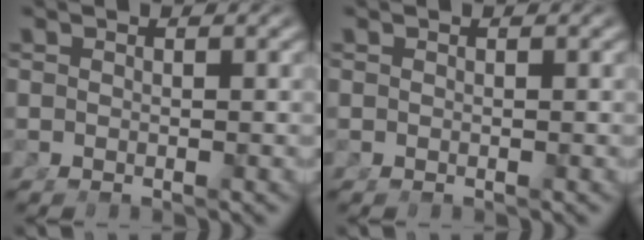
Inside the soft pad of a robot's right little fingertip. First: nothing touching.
{"total": 0.0}